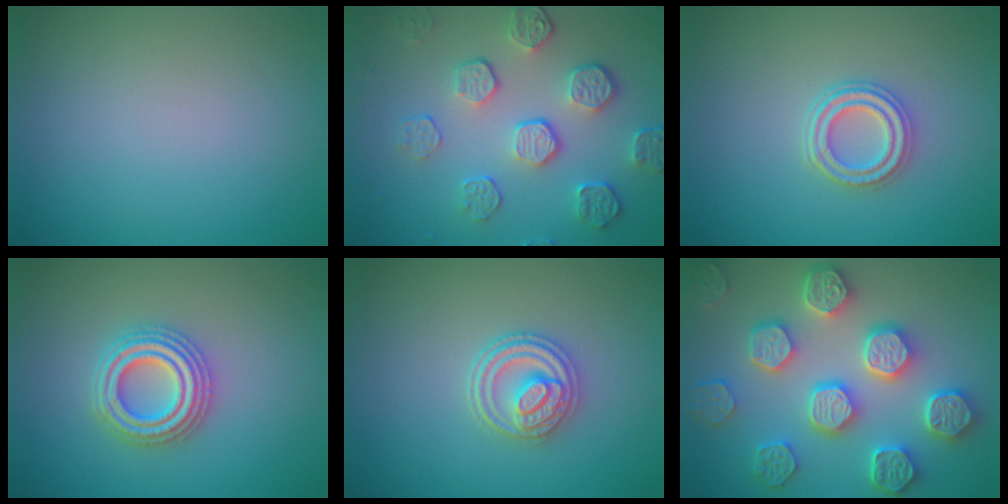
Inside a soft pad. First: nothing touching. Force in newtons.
{"total": 5.6, "press": 4.0, "slide": 3.9}
{"total": 2.9, "press": 2.5, "slide": 1.4}
{"total": 4.3, "press": 4.2, "slide": 0.7}
{"total": 3.6, "press": 3.3, "slide": 1.5}
{"total": 7.4, "press": 6.6, "slide": 3.4}